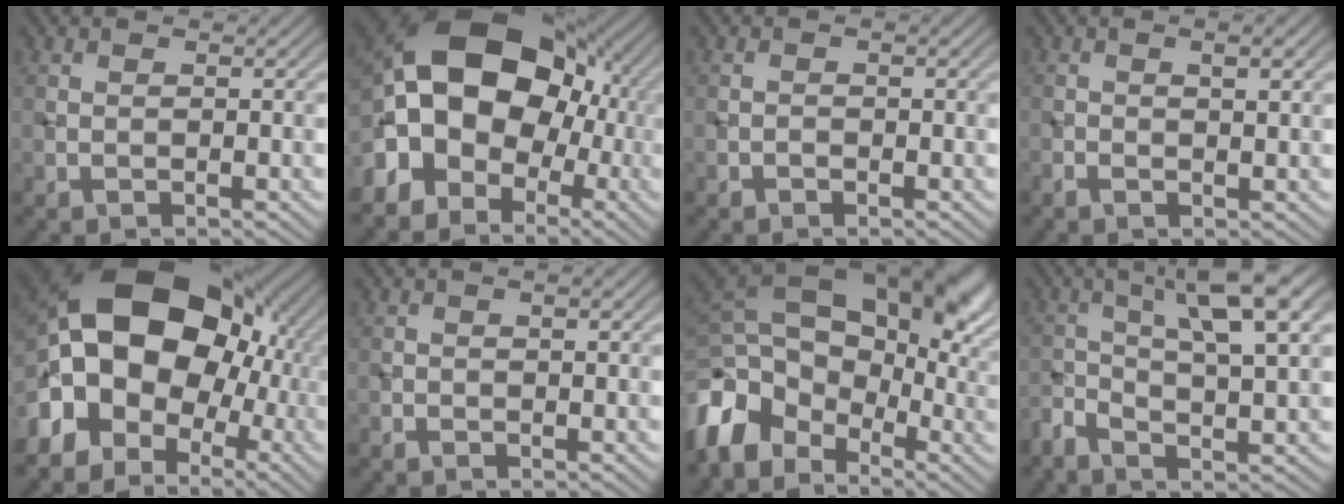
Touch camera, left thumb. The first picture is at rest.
{"total": 17.0, "force": [-0.7, 12.0, 12.0], "torque": [-0.223, 0.015, -0.024]}
{"total": 0.6, "force": [-0.4, 0.3, 0.3], "torque": [-0.002, 0.000, -0.008]}
{"total": 2.4, "force": [0.5, 0.5, 2.3], "torque": [-0.041, 0.002, 0.008]}
{"total": 20.1, "force": [0.2, 14.5, 13.9], "torque": [-0.262, 0.010, 0.001]}
{"total": 1.2, "force": [-0.1, 0.3, 1.2], "torque": [-0.021, 0.001, -0.003]}
{"total": 18.2, "force": [-0.6, 11.9, 13.8], "torque": [-0.252, 0.004, -0.011]}
{"total": 8.5, "force": [0.9, 2.2, 8.2], "torque": [-0.146, 0.005, 0.011]}